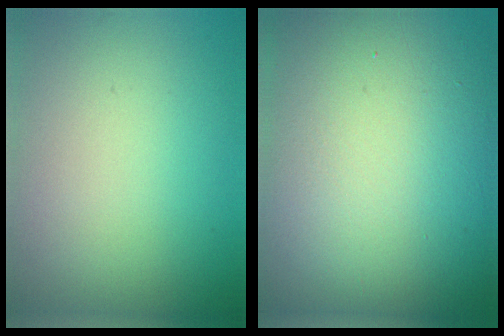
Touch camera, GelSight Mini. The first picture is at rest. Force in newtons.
{"total": 22.5, "press": 22.4, "slide": 1.6}